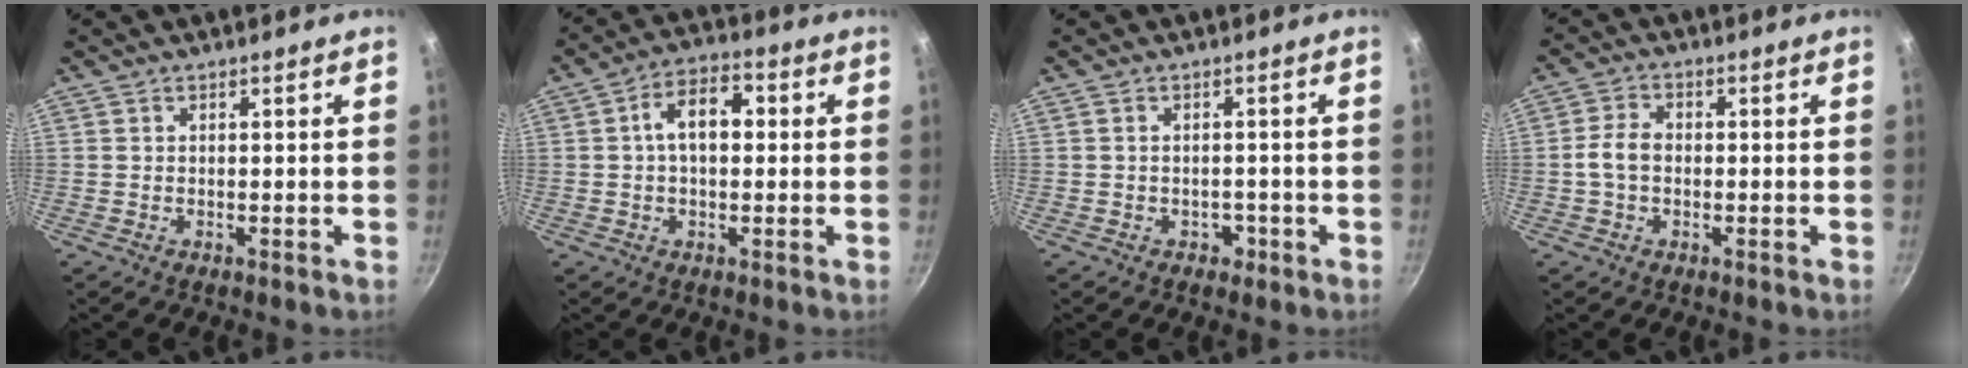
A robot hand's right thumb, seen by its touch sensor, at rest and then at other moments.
{"total": 8.4, "force": [1.0, 5.1, 6.6], "torque": [-0.083, 0.024, 0.005]}
{"total": 2.0, "force": [-0.9, 1.5, 0.9], "torque": [-0.002, 0.013, -0.006]}
{"total": 4.6, "force": [-0.5, 3.2, 3.3], "torque": [-0.062, 0.020, -0.015]}